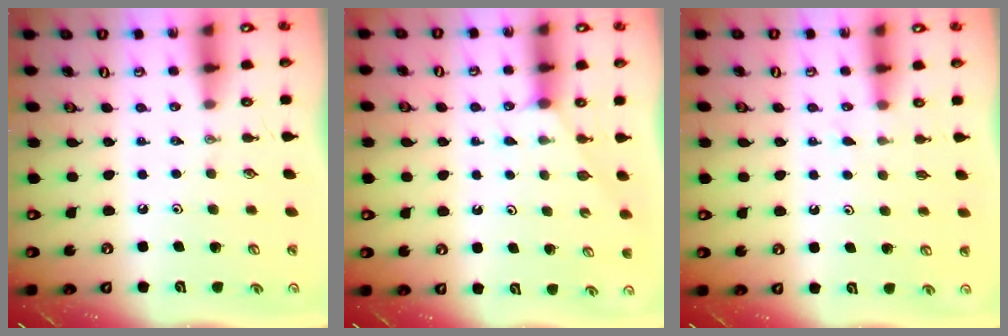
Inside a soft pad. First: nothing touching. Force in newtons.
{"total": 2.4, "press": 2.4, "slide": 0.4}
{"total": 6.4, "press": 6.4, "slide": 0.1}